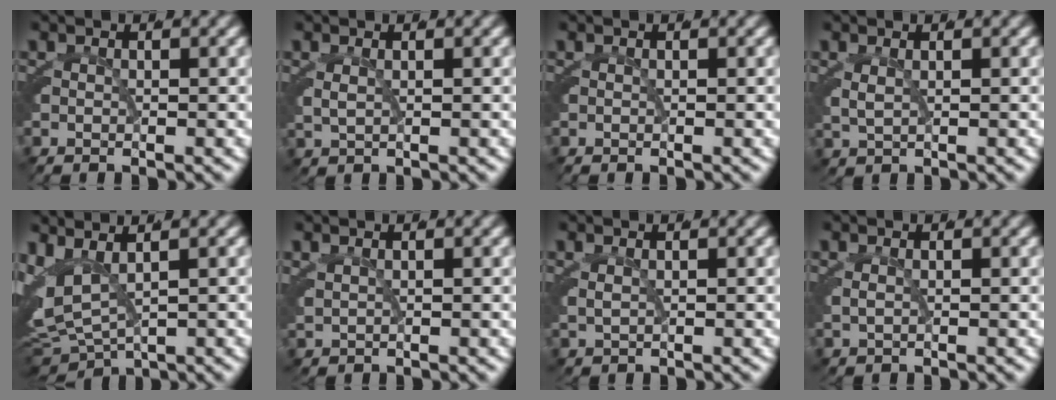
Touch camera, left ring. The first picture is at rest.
{"total": 0.9, "force": [0.6, 0.4, 0.6], "torque": [-0.022, -0.008, 0.022]}
{"total": 0.0}
{"total": 1.3, "force": [0.7, 0.6, 0.9], "torque": [-0.026, -0.010, 0.025]}
{"total": 9.6, "force": [0.0, 7.9, 5.4], "torque": [-0.150, -0.039, 0.014]}
{"total": 1.1, "force": [1.0, 0.3, 0.4], "torque": [-0.007, -0.003, 0.028]}
{"total": 0.8, "force": [0.7, 0.2, 0.4], "torque": [-0.012, -0.007, 0.023]}
{"total": 0.6, "force": [0.4, 0.1, 0.3], "torque": [-0.014, -0.006, 0.017]}